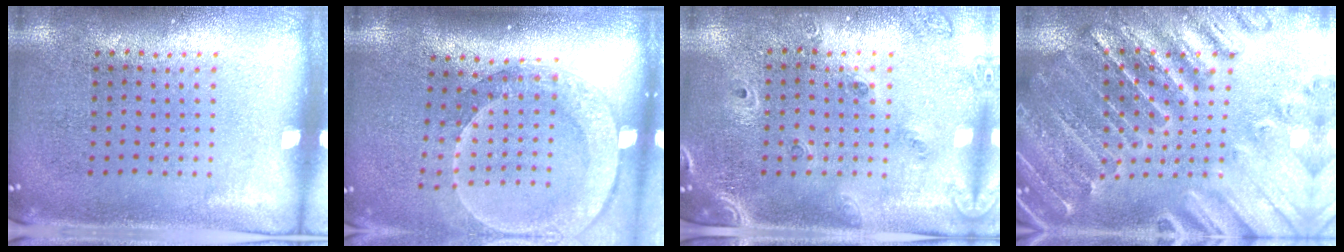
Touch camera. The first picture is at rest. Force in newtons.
{"total": 2.5, "press": 2.0, "slide": 1.5}
{"total": 1.7, "press": 1.5, "slide": 0.7}
{"total": 2.8, "press": 2.7, "slide": 0.3}